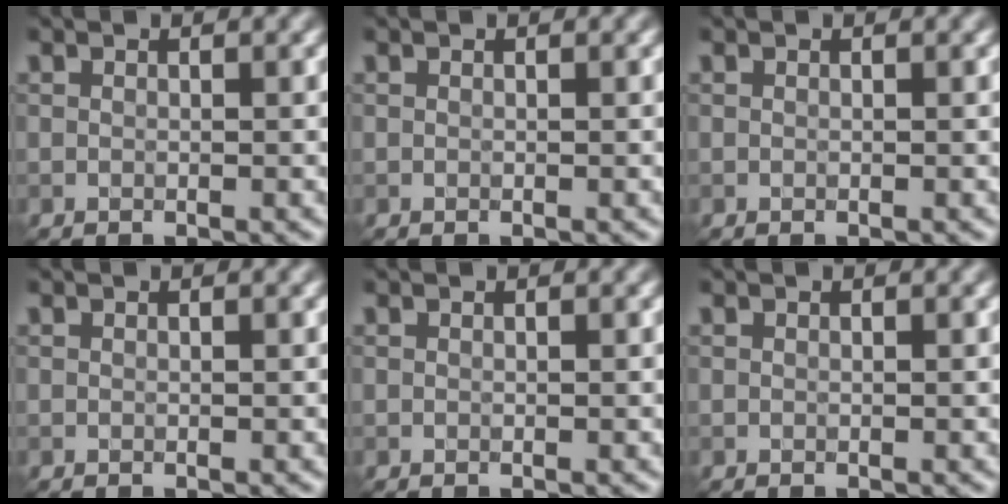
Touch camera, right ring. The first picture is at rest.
{"total": 0.0}
{"total": 0.0}
{"total": 0.0}
{"total": 0.0}
{"total": 0.0}